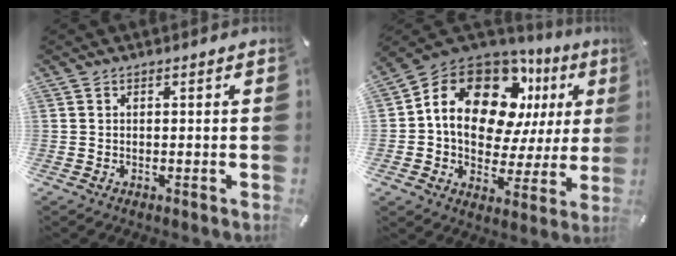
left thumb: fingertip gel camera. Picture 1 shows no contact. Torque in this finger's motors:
{"motor_torque": [2.51, 2.50, 1.27, -0.82, 0.63]}